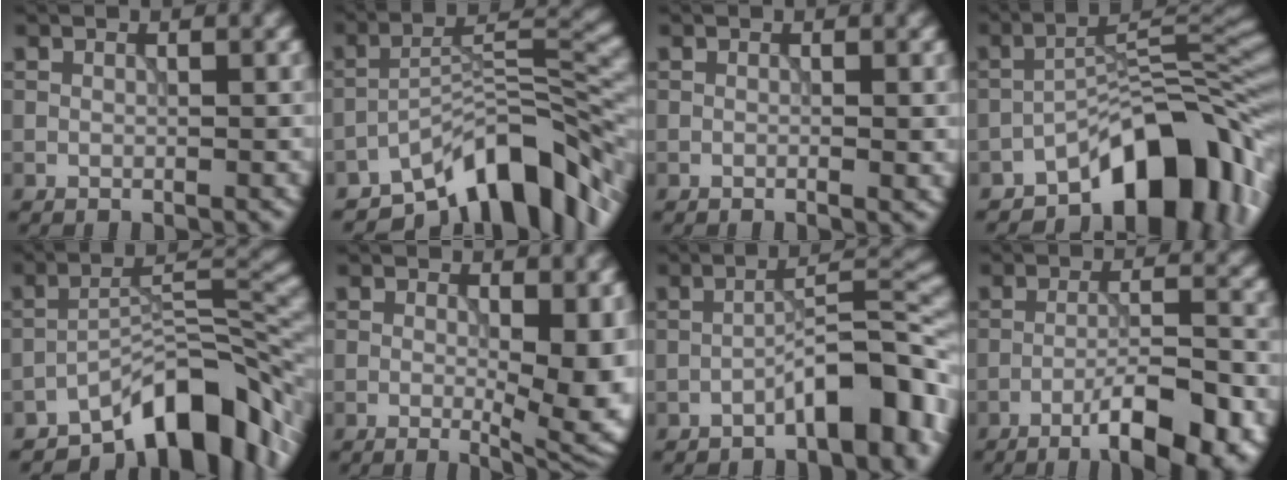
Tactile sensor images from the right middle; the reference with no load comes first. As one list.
[{"total": 10.6, "force": [-7.4, 3.6, 6.7], "torque": [-0.089, 0.008, -0.141]}, {"total": 0.8, "force": [-0.1, 0.1, 0.8], "torque": [-0.012, -0.004, -0.003]}, {"total": 10.9, "force": [-6.5, 4.4, 7.5], "torque": [-0.085, 0.014, -0.120]}, {"total": 9.7, "force": [-6.5, 3.3, 6.3], "torque": [-0.079, 0.011, -0.117]}, {"total": 8.9, "force": [-0.1, 3.9, 8.0], "torque": [-0.086, -0.004, -0.001]}, {"total": 7.4, "force": [-4.0, 2.1, 5.9], "torque": [-0.079, 0.023, -0.067]}, {"total": 7.8, "force": [-4.6, 1.5, 6.1], "torque": [-0.096, 0.009, -0.067]}]